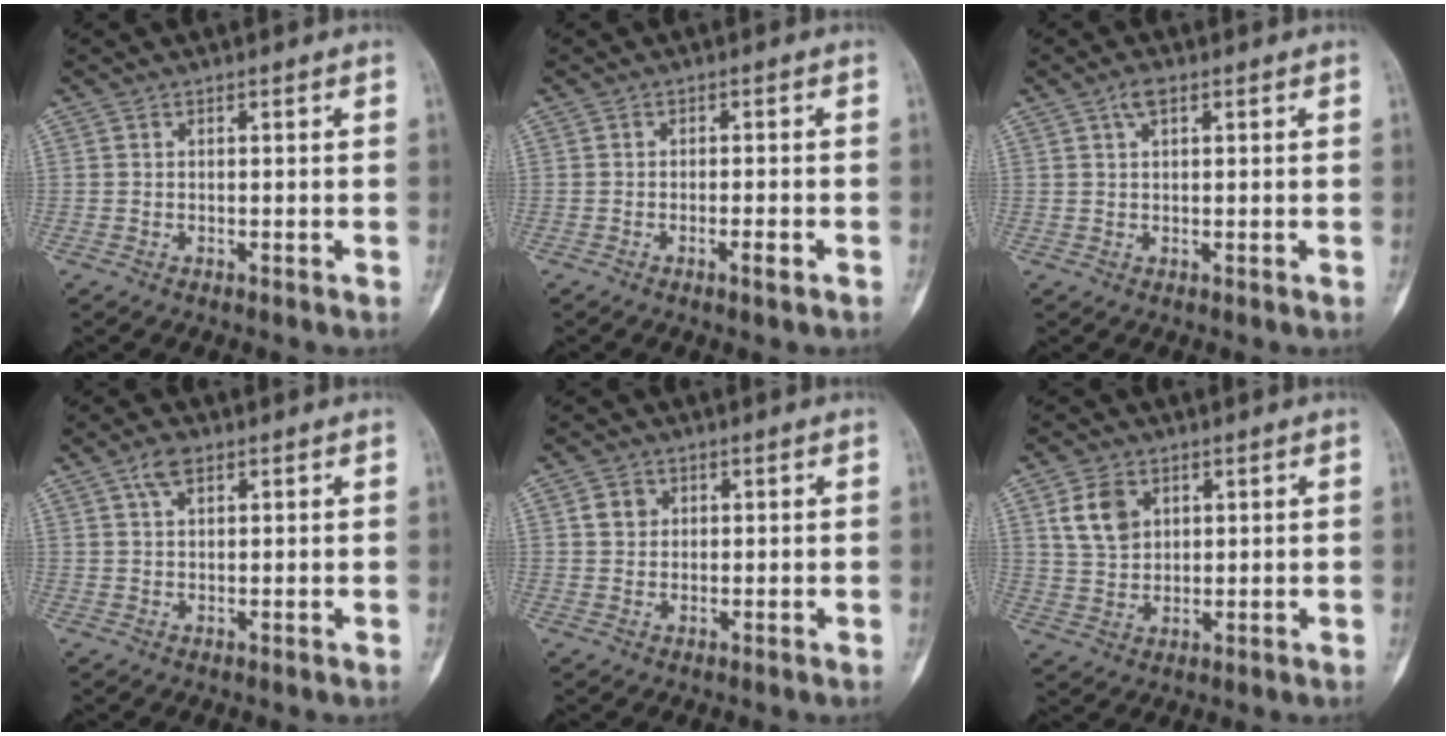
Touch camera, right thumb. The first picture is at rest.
{"total": 2.2, "force": [-1.2, 0.2, 1.8], "torque": [-0.030, 0.002, -0.021]}
{"total": 2.4, "force": [1.2, 1.0, 1.8], "torque": [-0.034, 0.004, 0.024]}
{"total": 3.5, "force": [1.9, 1.8, 2.4], "torque": [-0.042, 0.003, 0.038]}
{"total": 2.9, "force": [1.0, 2.6, 1.0], "torque": [-0.003, -0.003, 0.016]}
{"total": 7.0, "force": [2.9, 5.0, 4.0], "torque": [-0.055, -0.010, 0.060]}